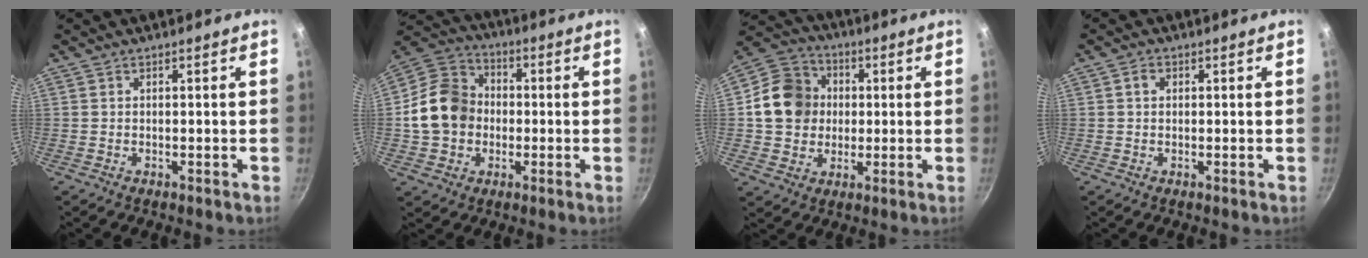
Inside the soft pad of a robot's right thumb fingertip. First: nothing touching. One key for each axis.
{"total": 14.1, "fx": -0.9, "fy": 11.8, "fz": 7.6, "tx": -0.112, "ty": 0.031, "tz": -0.030}
{"total": 12.9, "fx": 0.9, "fy": 11.4, "fz": 6.0, "tx": -0.080, "ty": 0.022, "tz": 0.007}
{"total": 1.7, "fx": 0.5, "fy": 1.4, "fz": 1.0, "tx": -0.013, "ty": 0.005, "tz": 0.005}